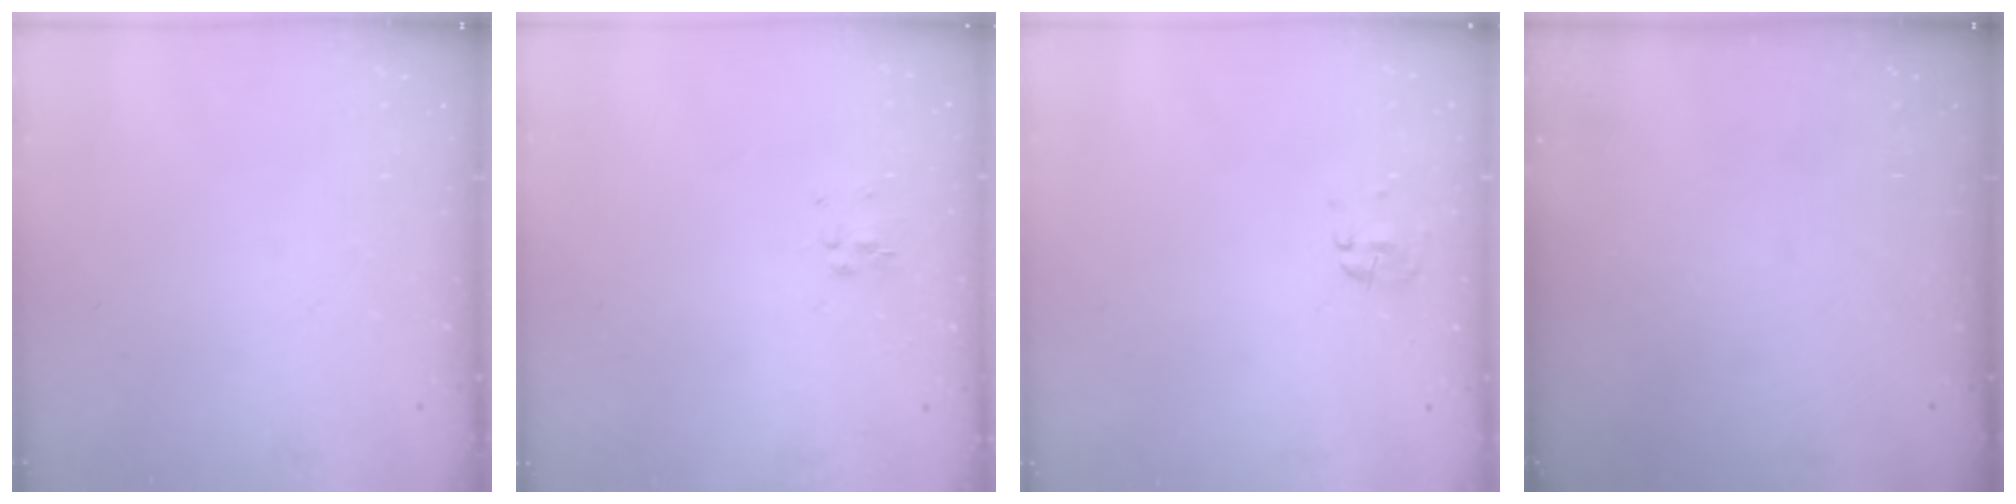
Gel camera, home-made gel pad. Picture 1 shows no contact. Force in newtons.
{"total": 4.2, "press": 4.1, "slide": 0.9}
{"total": 1.1, "press": 1.0, "slide": 0.5}
{"total": 0.0}